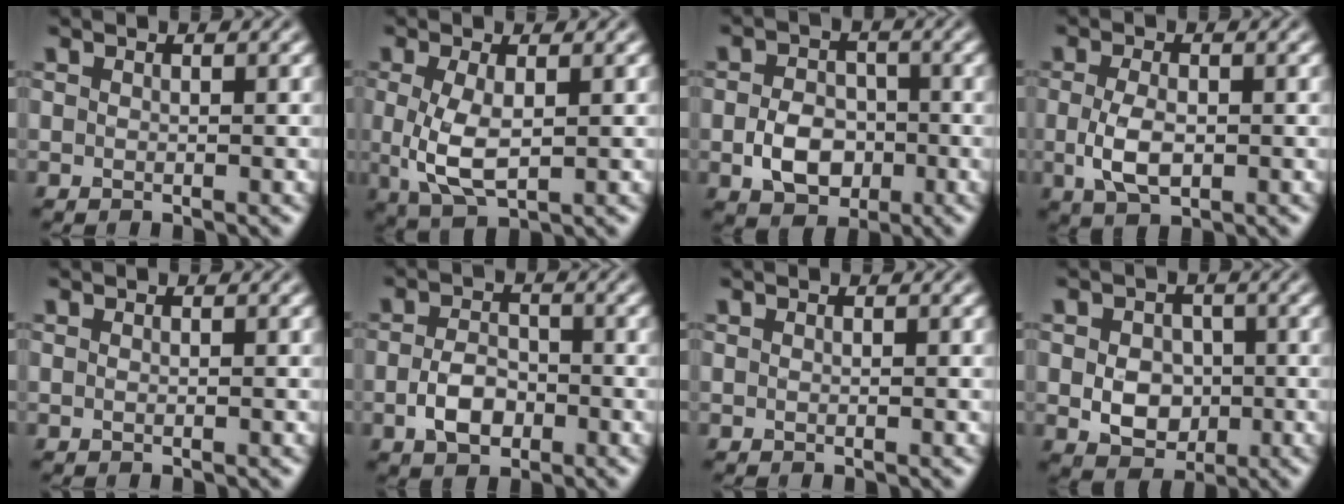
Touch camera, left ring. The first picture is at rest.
{"total": 4.2, "force": [0.1, 1.8, 3.8], "torque": [-0.088, -0.005, 0.004]}
{"total": 4.4, "force": [-1.2, 3.2, 2.7], "torque": [-0.047, -0.001, -0.025]}
{"total": 3.4, "force": [-0.5, 1.8, 2.8], "torque": [-0.062, -0.006, -0.006]}
{"total": 0.0}
{"total": 3.5, "force": [-1.1, 2.3, 2.4], "torque": [-0.045, 0.001, -0.024]}
{"total": 0.0}
{"total": 4.4, "force": [-0.5, 3.5, 2.6], "torque": [-0.046, -0.003, -0.007]}